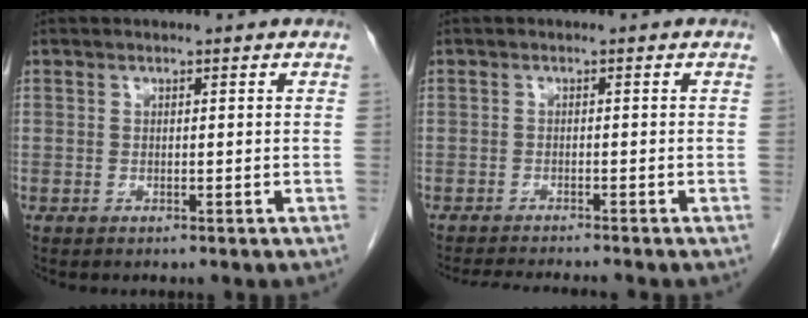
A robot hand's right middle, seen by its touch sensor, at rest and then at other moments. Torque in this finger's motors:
{"motor_torque": [0.01, -0.01, 0.00, 0.00]}